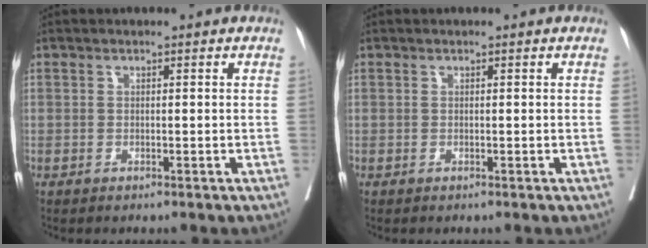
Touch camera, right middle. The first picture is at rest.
{"total": 0.0}